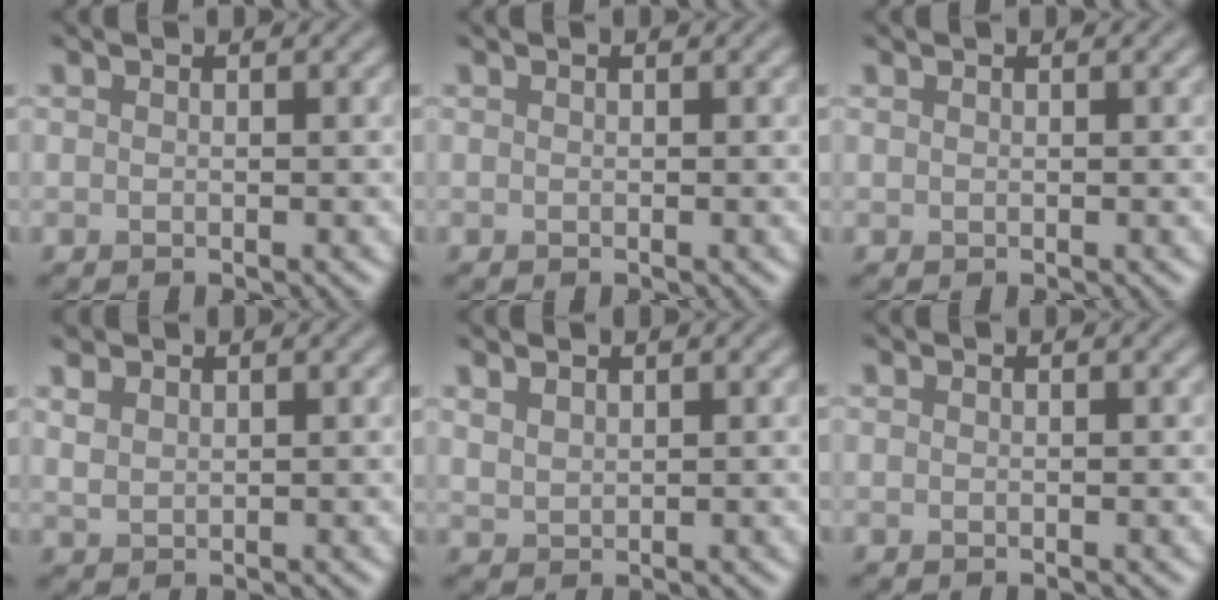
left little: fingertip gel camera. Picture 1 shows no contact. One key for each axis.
{"total": 0.0}
{"total": 0.0}
{"total": 1.8, "fx": 1.4, "fy": 0.9, "fz": 0.8, "tx": -0.021, "ty": 0.004, "tz": 0.034}
{"total": 1.5, "fx": 1.2, "fy": 0.7, "fz": 0.6, "tx": -0.018, "ty": 0.001, "tz": 0.030}
{"total": 0.0}